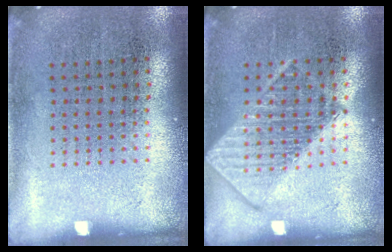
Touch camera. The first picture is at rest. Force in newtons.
{"total": 2.9, "press": 2.9, "slide": 0.3}